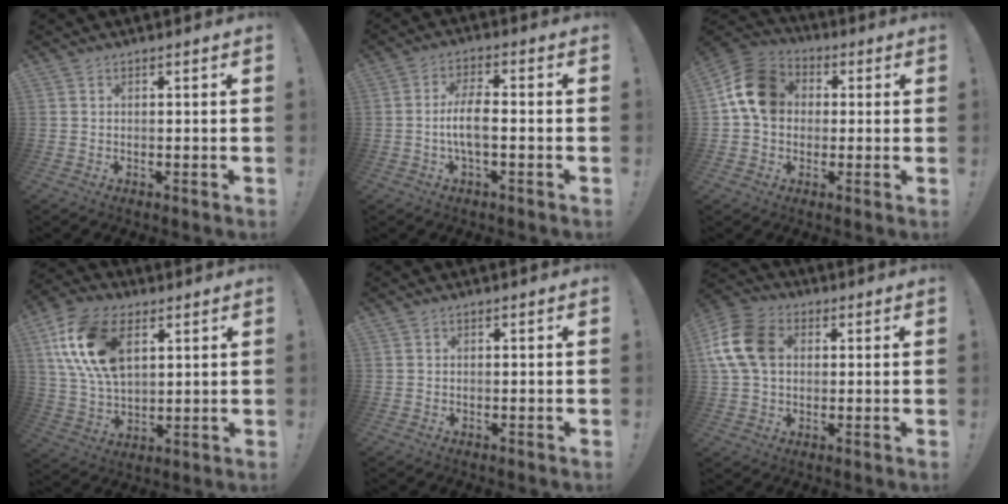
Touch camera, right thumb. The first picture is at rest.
{"total": 7.4, "force": [-1.5, 2.1, 6.9], "torque": [-0.137, 0.001, -0.029]}
{"total": 13.9, "force": [2.2, 11.1, 8.1], "torque": [-0.134, 0.014, 0.048]}
{"total": 19.1, "force": [7.1, 11.9, 13.1], "torque": [-0.266, -0.014, 0.130]}
{"total": 0.0}
{"total": 14.5, "force": [3.0, 10.8, 9.3], "torque": [-0.189, 0.010, 0.062]}